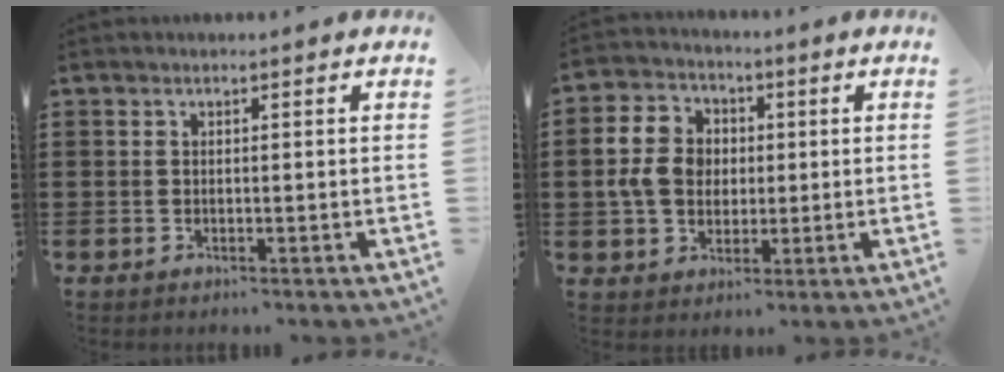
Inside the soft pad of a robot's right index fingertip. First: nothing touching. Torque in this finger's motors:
{"motor_torque": [1.14, 0.67, 0.80, 0.12]}